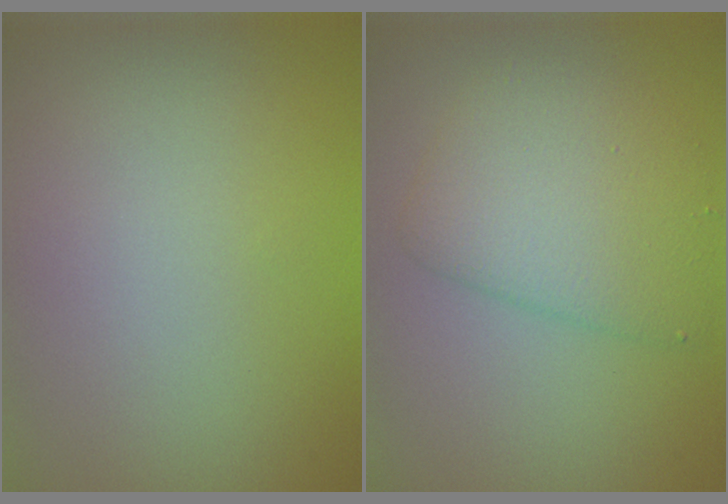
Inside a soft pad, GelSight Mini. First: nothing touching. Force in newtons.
{"total": 5.0, "press": 5.0, "slide": 0.1}